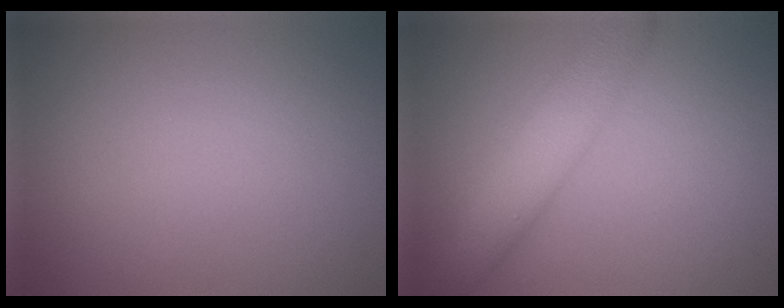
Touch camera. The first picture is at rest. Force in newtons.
{"total": 4.8, "press": 4.8, "slide": 0.2}